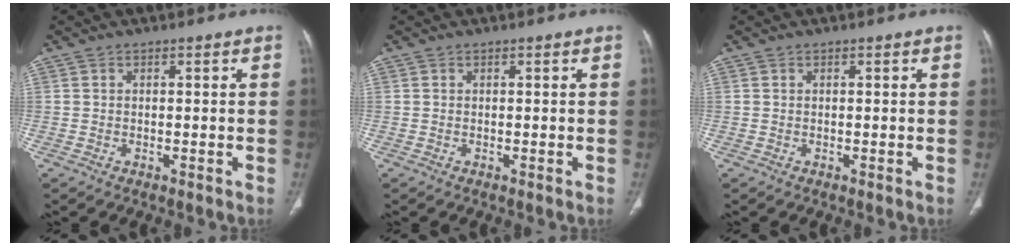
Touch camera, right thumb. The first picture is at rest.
{"total": 0.0}
{"total": 0.0}